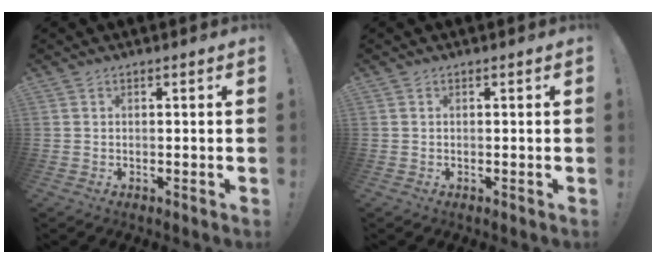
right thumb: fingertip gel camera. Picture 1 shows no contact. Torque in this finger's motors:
{"motor_torque": [-0.09, -0.12, -0.16, 0.09, -0.02]}